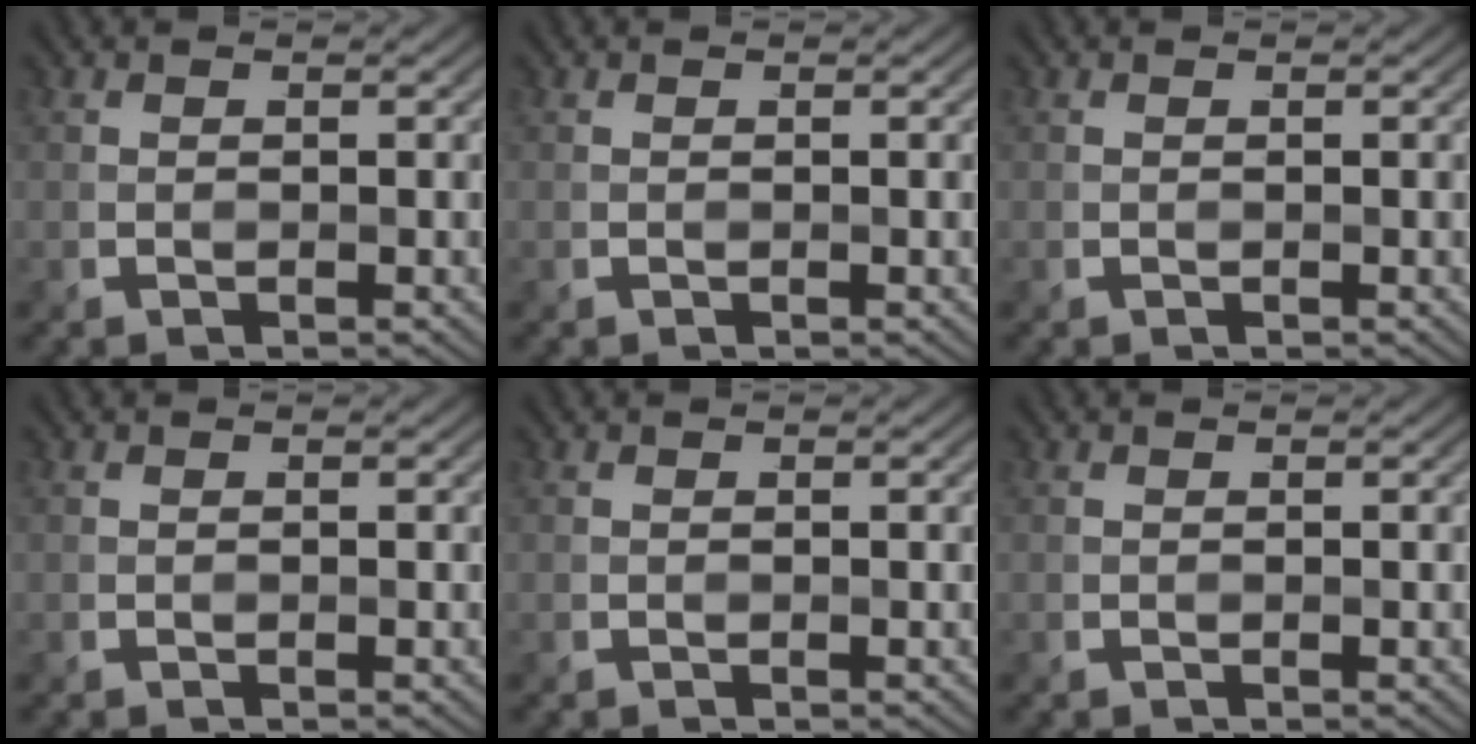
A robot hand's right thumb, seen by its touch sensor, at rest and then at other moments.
{"total": 0.0}
{"total": 0.0}
{"total": 0.0}
{"total": 0.0}
{"total": 0.0}